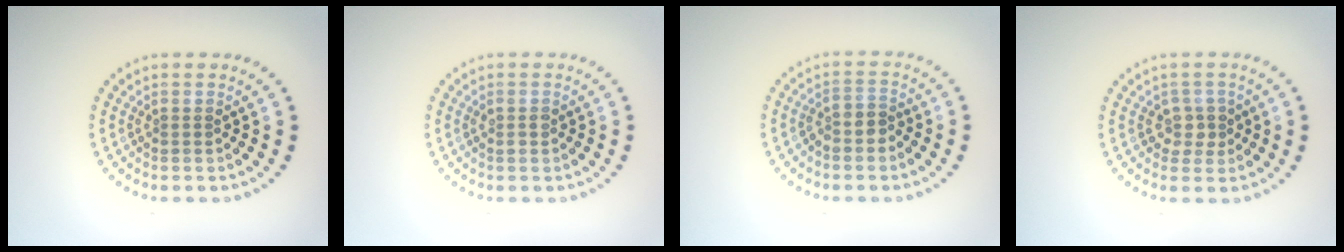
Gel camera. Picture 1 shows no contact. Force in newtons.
{"total": 0.8, "press": 0.8, "slide": 0.2}
{"total": 2.1, "press": 1.8, "slide": 1.1}
{"total": 1.7, "press": 1.5, "slide": 0.8}